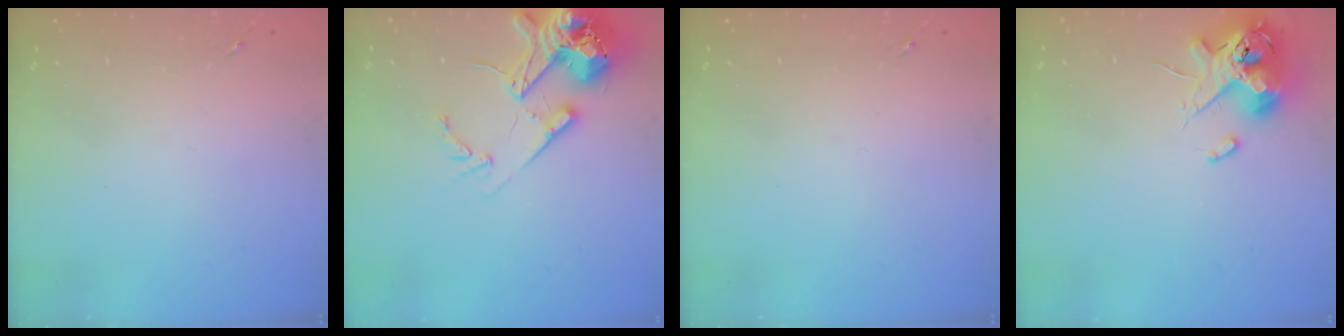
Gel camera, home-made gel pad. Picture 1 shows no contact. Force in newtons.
{"total": 18.0, "press": 17.8, "slide": 2.8}
{"total": 0.0}
{"total": 13.2, "press": 13.0, "slide": 2.3}